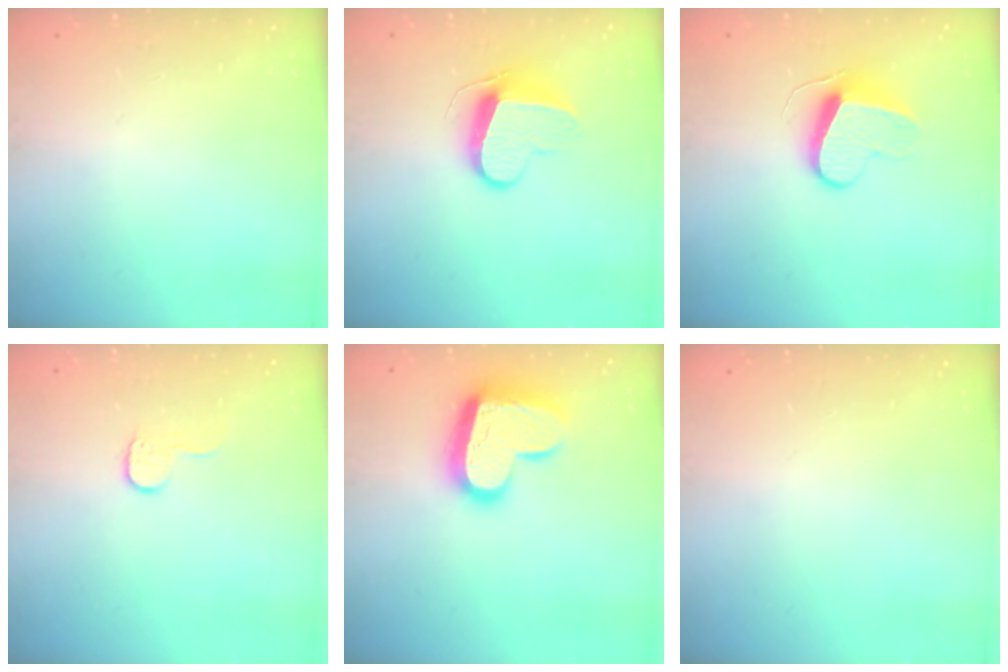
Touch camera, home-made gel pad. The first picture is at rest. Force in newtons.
{"total": 9.8, "press": 9.8, "slide": 0.5}
{"total": 9.2, "press": 9.2, "slide": 0.5}
{"total": 5.1, "press": 5.0, "slide": 0.5}
{"total": 17.1, "press": 17.0, "slide": 1.1}
{"total": 0.0}